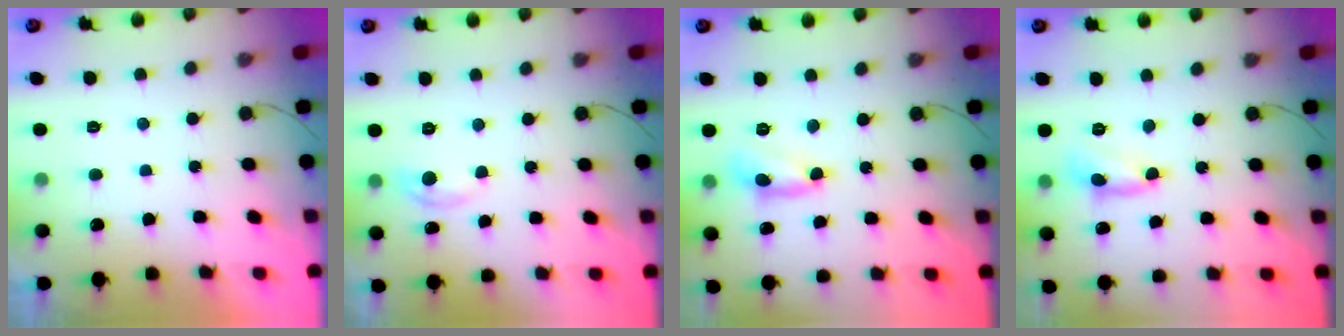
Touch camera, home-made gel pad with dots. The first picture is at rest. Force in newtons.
{"total": 6.1, "press": 6.0, "slide": 0.9}
{"total": 4.9, "press": 4.8, "slide": 0.4}
{"total": 3.6, "press": 3.6, "slide": 0.2}